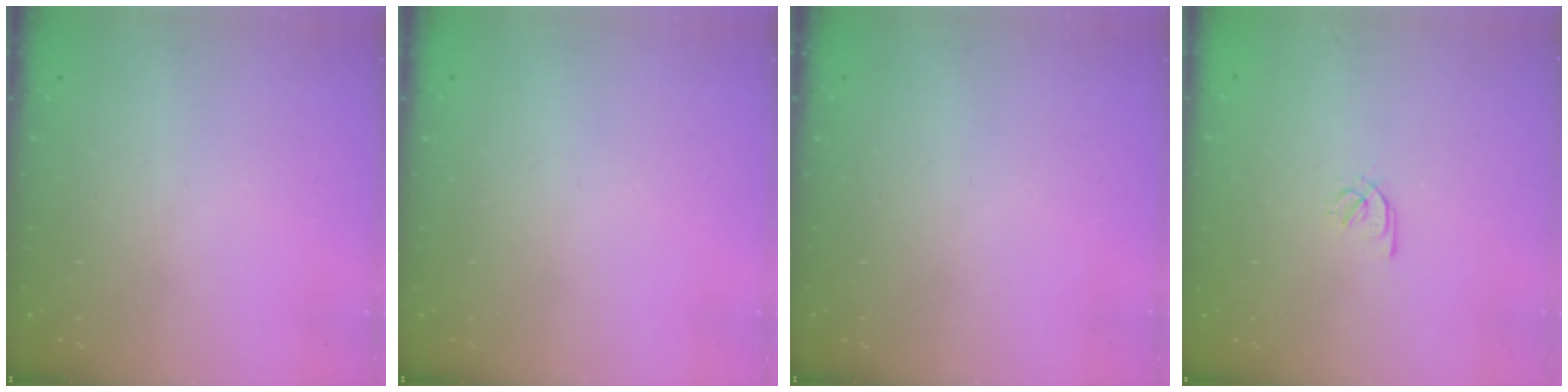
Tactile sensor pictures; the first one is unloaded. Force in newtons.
{"total": 0.0}
{"total": 0.0}
{"total": 2.1, "press": 2.0, "slide": 0.7}